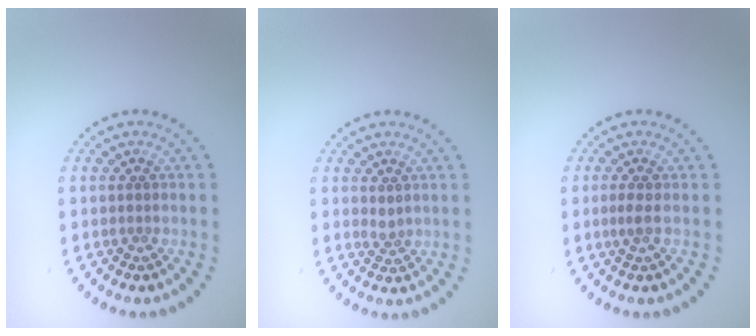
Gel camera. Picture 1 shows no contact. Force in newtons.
{"total": 0.9, "press": 0.7, "slide": 0.6}
{"total": 0.9, "press": 0.7, "slide": 0.5}